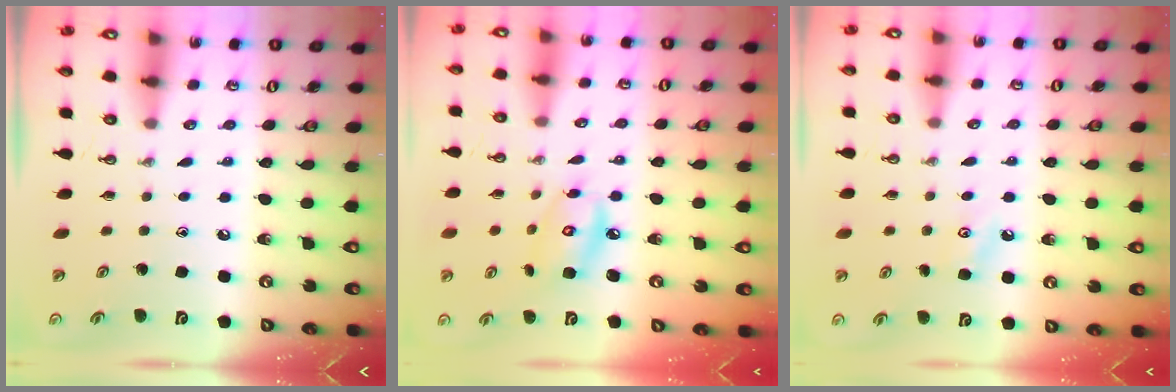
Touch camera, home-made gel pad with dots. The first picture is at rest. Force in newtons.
{"total": 8.7, "press": 8.7, "slide": 0.6}
{"total": 3.7, "press": 3.7, "slide": 0.5}